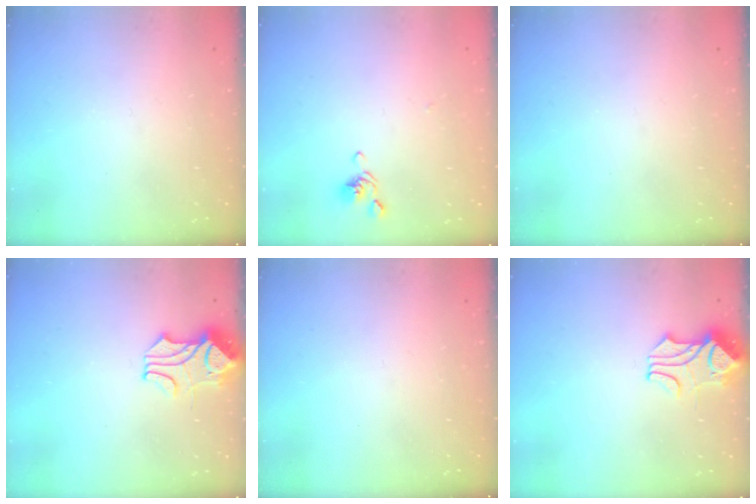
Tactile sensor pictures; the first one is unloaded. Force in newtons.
{"total": 2.1, "press": 2.0, "slide": 0.7}
{"total": 0.0}
{"total": 2.2, "press": 1.9, "slide": 1.1}
{"total": 0.0}
{"total": 1.8, "press": 1.4, "slide": 1.1}